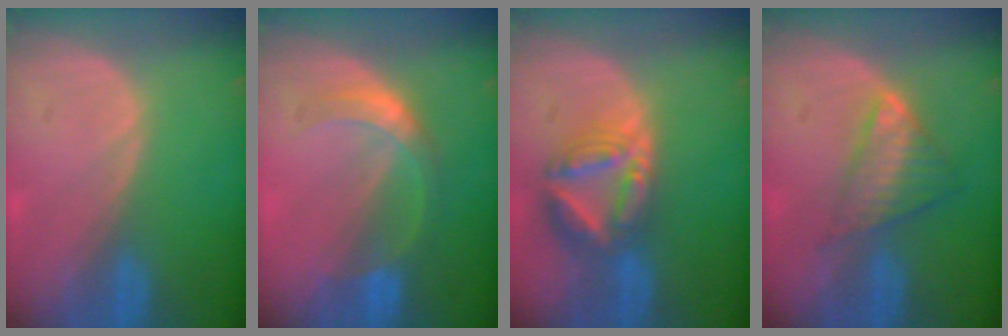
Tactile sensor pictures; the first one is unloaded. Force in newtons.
{"total": 5.4, "press": 5.0, "slide": 2.2}
{"total": 8.2, "press": 7.1, "slide": 4.0}
{"total": 6.1, "press": 5.4, "slide": 2.7}